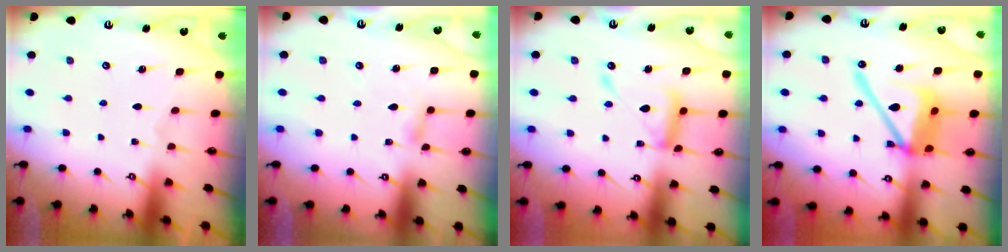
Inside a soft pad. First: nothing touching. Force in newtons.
{"total": 3.8, "press": 3.7, "slide": 0.4}
{"total": 13.1, "press": 13.1, "slide": 1.1}
{"total": 16.5, "press": 16.4, "slide": 2.0}